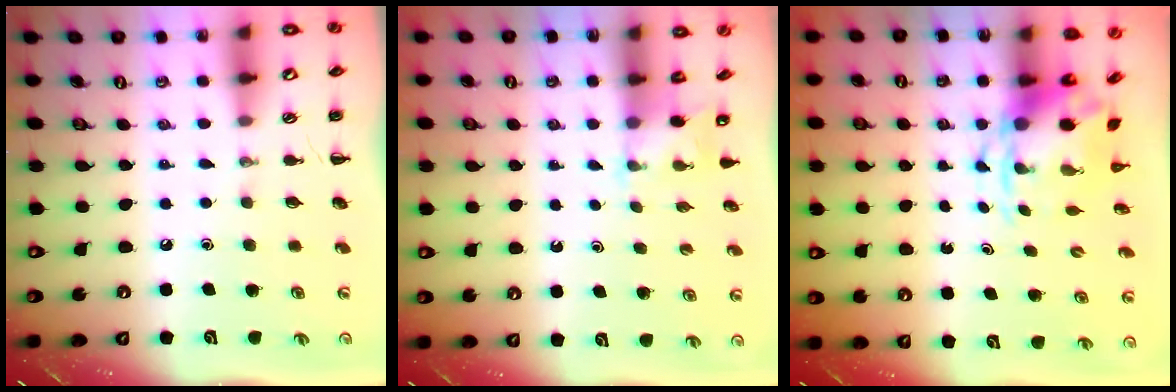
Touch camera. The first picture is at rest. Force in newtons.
{"total": 2.2, "press": 2.1, "slide": 0.7}
{"total": 3.8, "press": 3.7, "slide": 0.9}